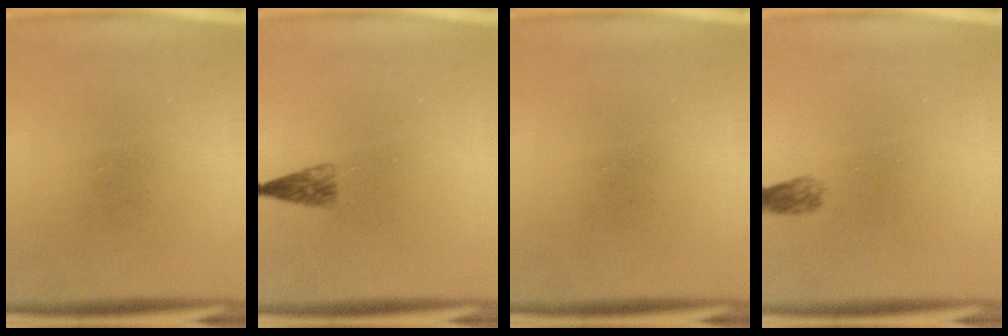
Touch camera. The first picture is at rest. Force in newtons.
{"total": 2.0}
{"total": 0.0}
{"total": 1.5}